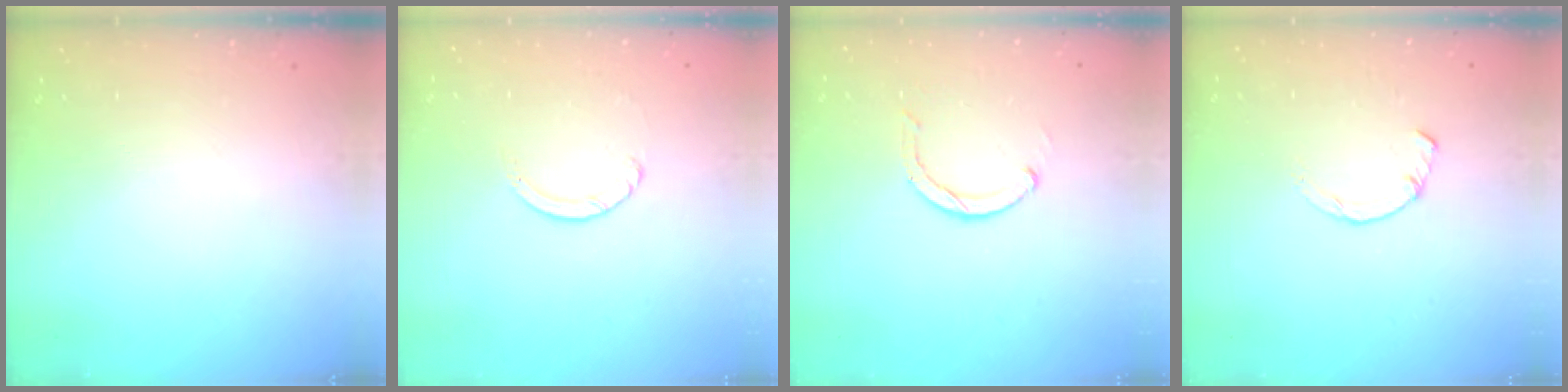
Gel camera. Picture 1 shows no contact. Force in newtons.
{"total": 1.3, "press": 1.2, "slide": 0.2}
{"total": 3.0, "press": 2.9, "slide": 0.5}
{"total": 2.3, "press": 2.3, "slide": 0.1}